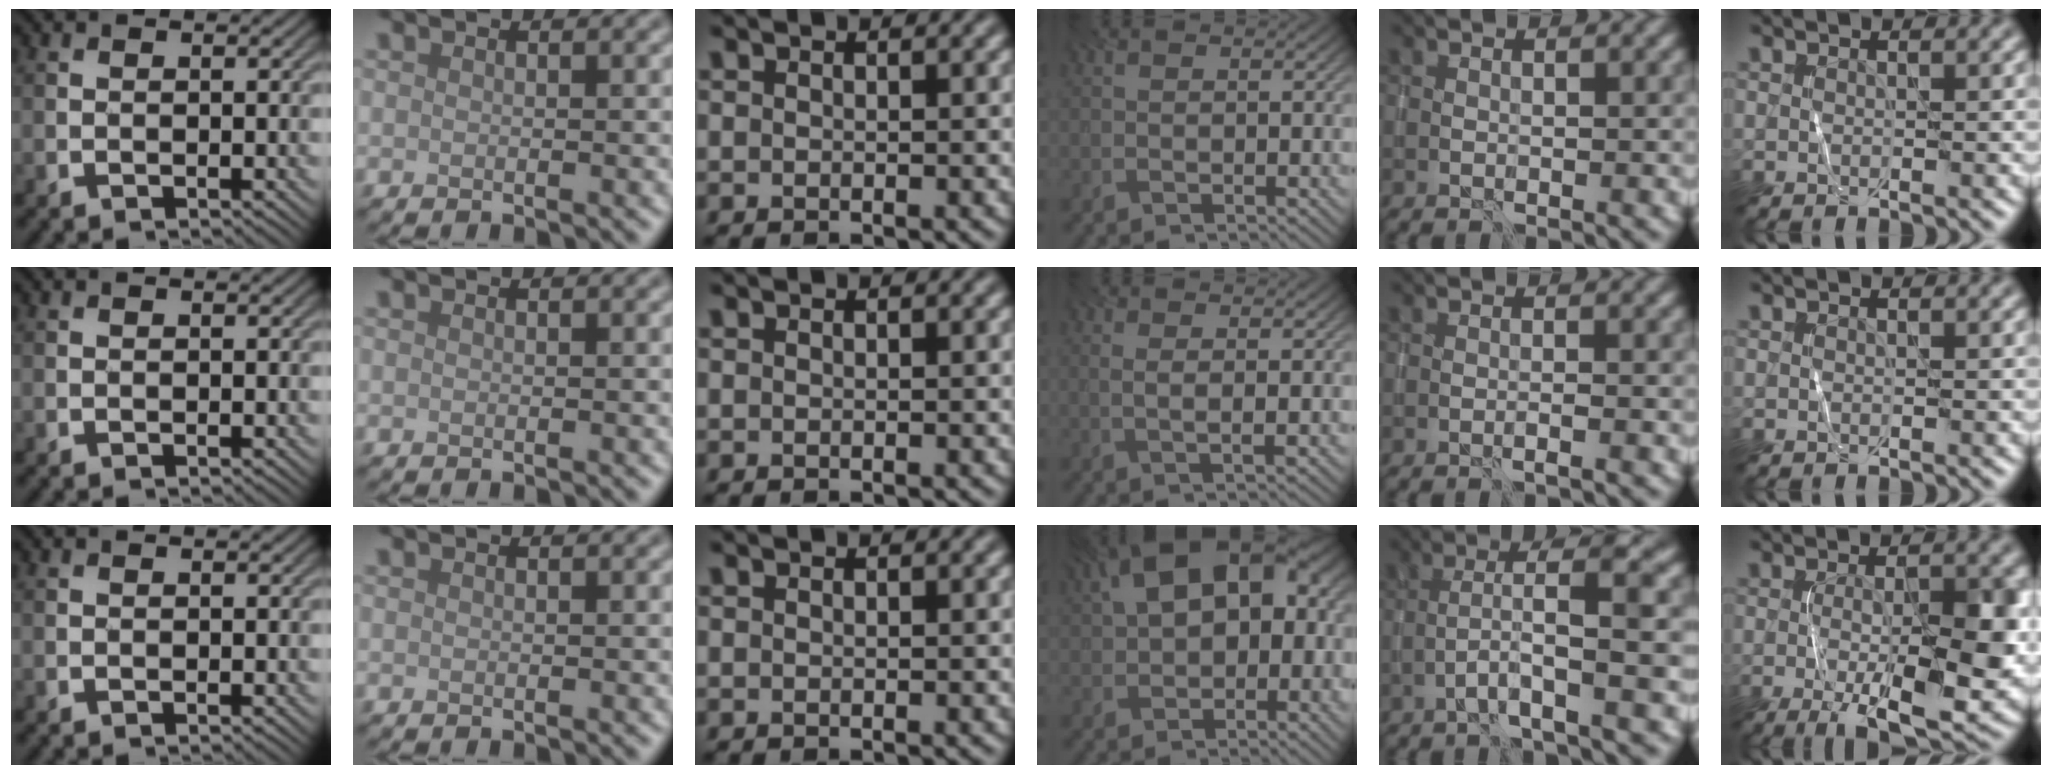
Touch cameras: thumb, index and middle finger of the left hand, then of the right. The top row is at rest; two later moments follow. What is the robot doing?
{"motion": "wrap", "object": "sponge"}